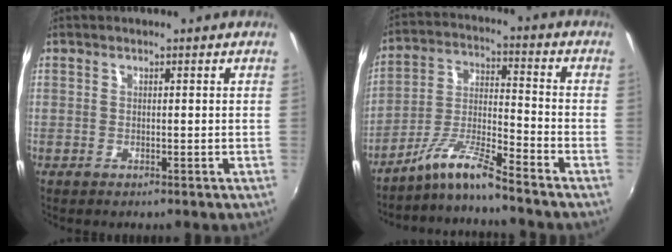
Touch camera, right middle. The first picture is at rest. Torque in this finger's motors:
{"motor_torque": [0.33, -0.53, -0.09, -0.01]}